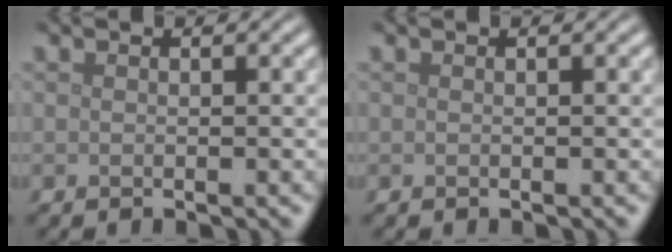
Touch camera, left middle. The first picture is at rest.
{"total": 0.0}